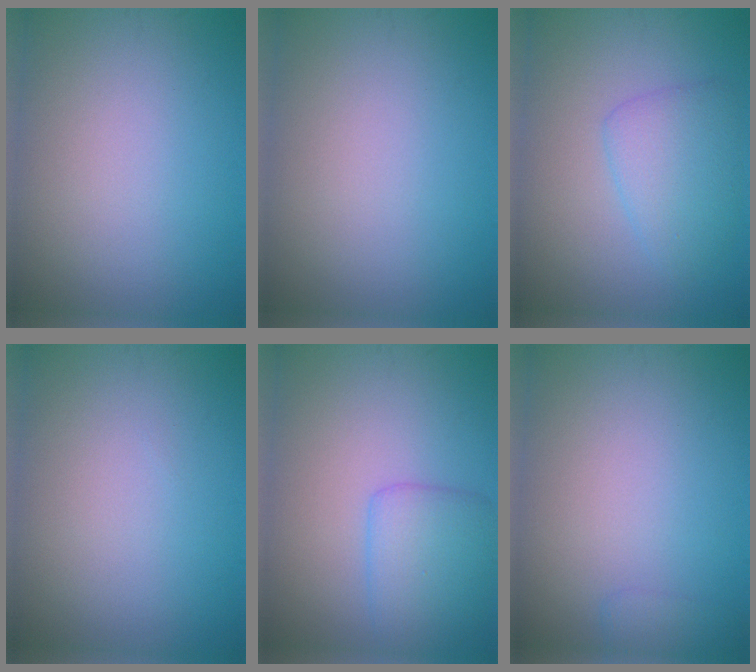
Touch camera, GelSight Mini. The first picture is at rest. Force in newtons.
{"total": 0.0}
{"total": 3.3, "press": 3.3, "slide": 0.1}
{"total": 0.0}
{"total": 3.4, "press": 3.4, "slide": 0.2}
{"total": 1.1, "press": 1.1, "slide": 0.1}